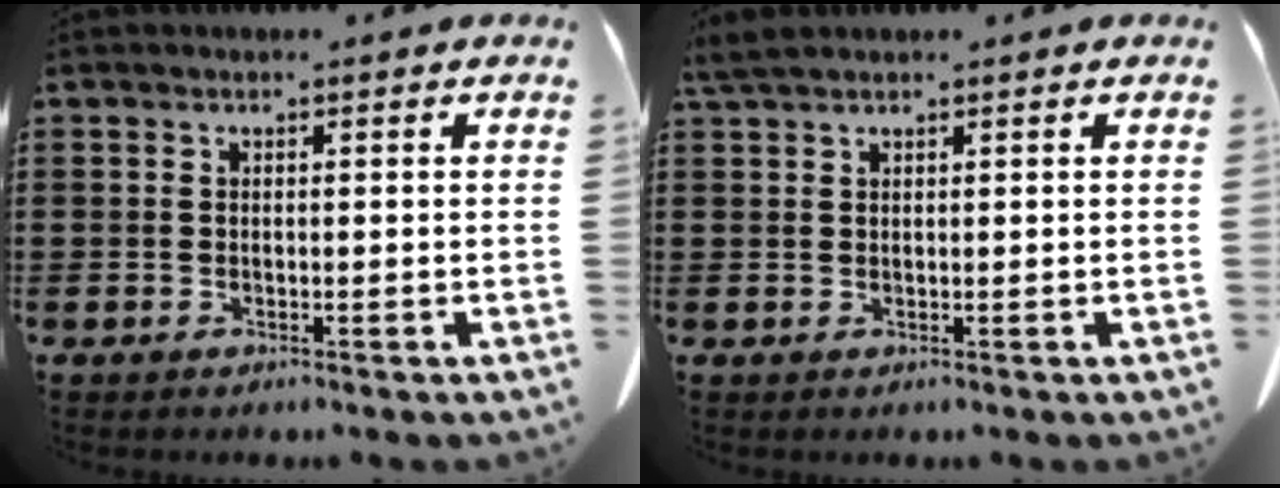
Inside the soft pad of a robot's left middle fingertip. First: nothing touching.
{"total": 1.8, "force": [1.4, 0.1, 1.0], "torque": [-0.024, -0.002, 0.028]}